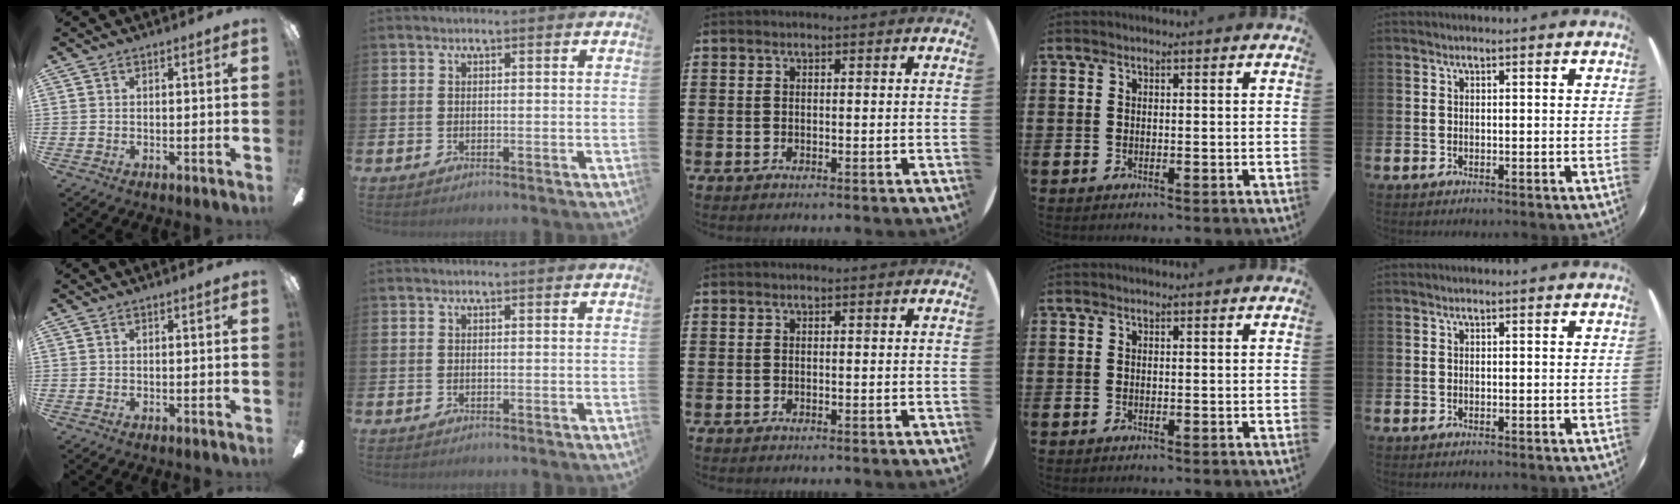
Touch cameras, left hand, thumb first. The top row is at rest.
{}